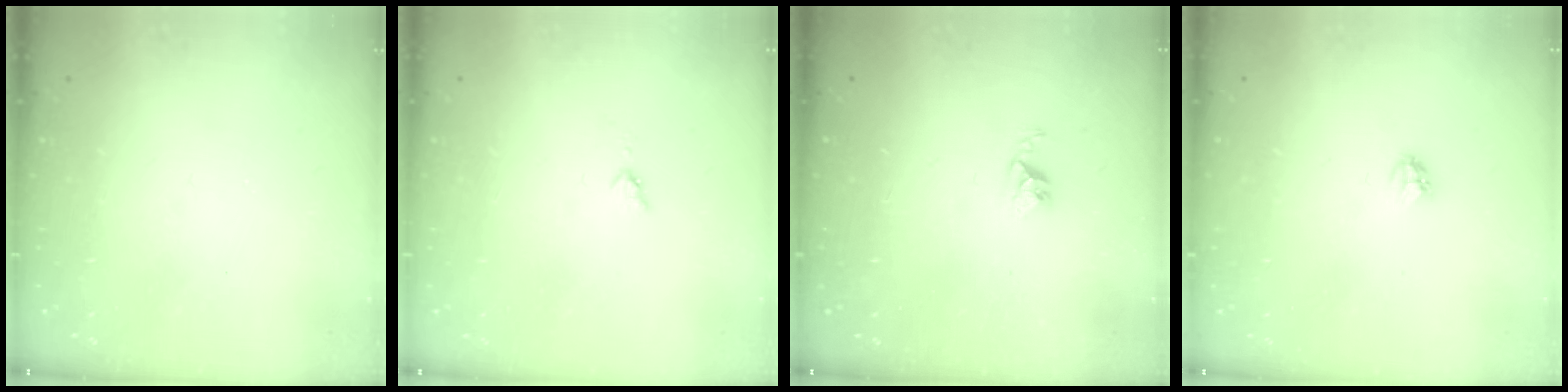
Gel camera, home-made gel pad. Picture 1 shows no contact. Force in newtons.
{"total": 2.8, "press": 2.8, "slide": 0.4}
{"total": 2.5, "press": 2.5, "slide": 0.4}
{"total": 2.8, "press": 2.8, "slide": 0.3}